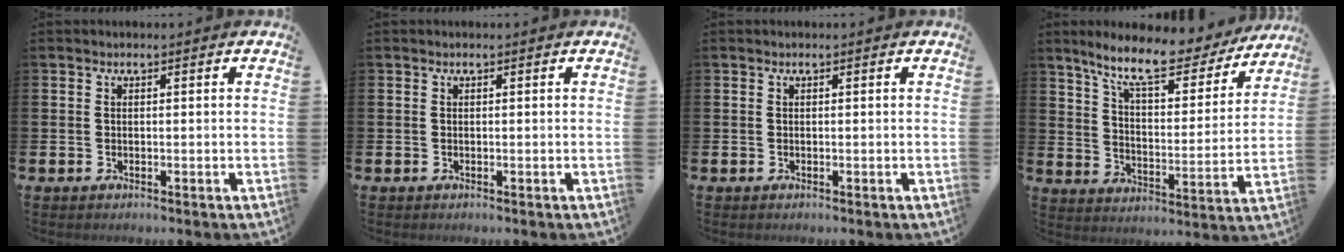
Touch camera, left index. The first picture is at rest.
{"total": 0.0}
{"total": 0.0}
{"total": 11.2, "force": [9.7, 2.7, 5.0], "torque": [-0.123, -0.054, 0.166]}